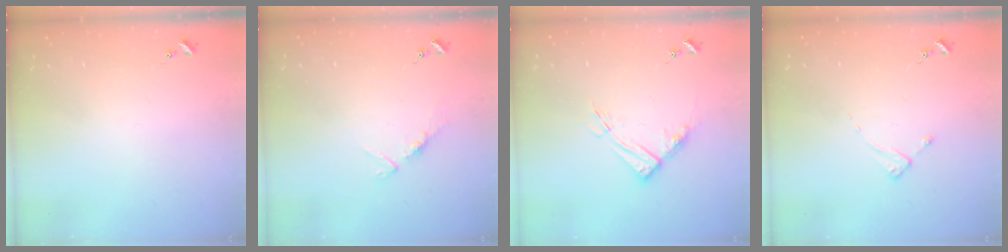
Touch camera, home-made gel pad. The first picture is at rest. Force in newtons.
{"total": 5.9, "press": 5.9, "slide": 0.5}
{"total": 9.6, "press": 9.5, "slide": 1.1}
{"total": 2.4, "press": 2.4, "slide": 0.3}